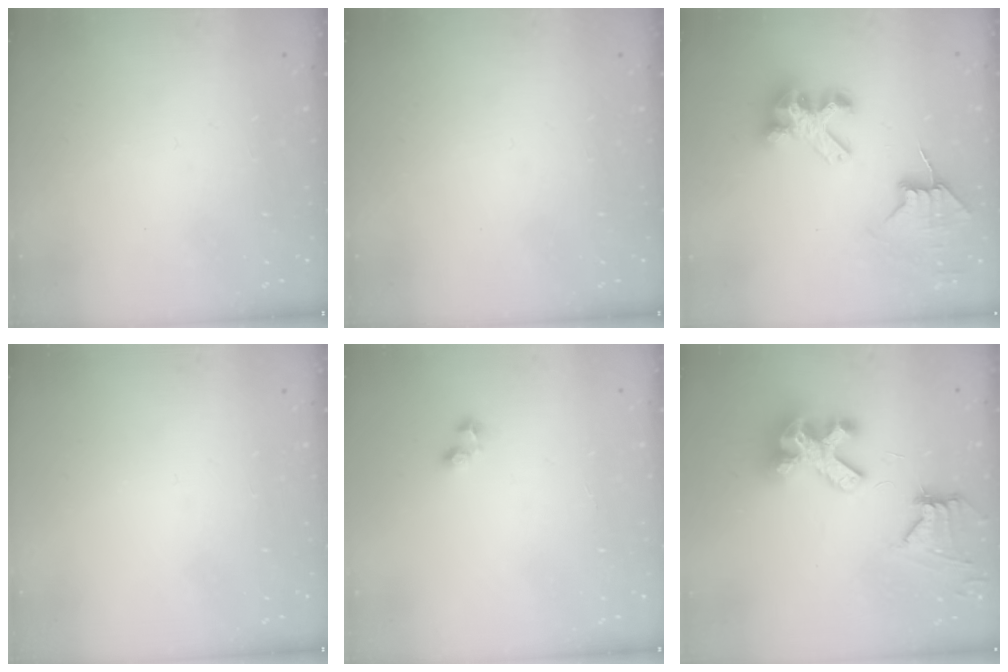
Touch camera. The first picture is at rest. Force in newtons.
{"total": 0.0}
{"total": 7.8, "press": 7.7, "slide": 1.0}
{"total": 0.0}
{"total": 3.0, "press": 2.7, "slide": 1.3}
{"total": 11.8, "press": 11.7, "slide": 1.4}